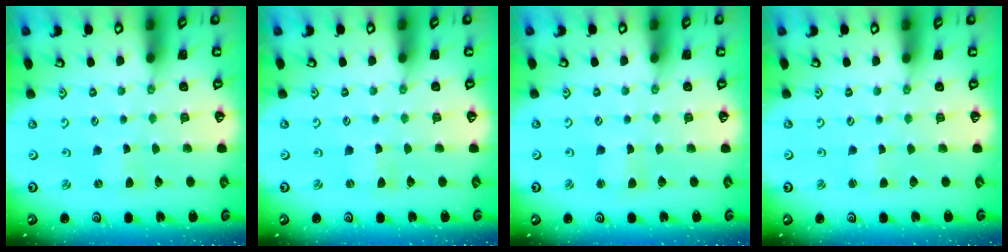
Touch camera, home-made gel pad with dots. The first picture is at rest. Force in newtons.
{"total": 0.0}
{"total": 2.5, "press": 2.5, "slide": 0.3}
{"total": 1.0, "press": 0.9, "slide": 0.1}